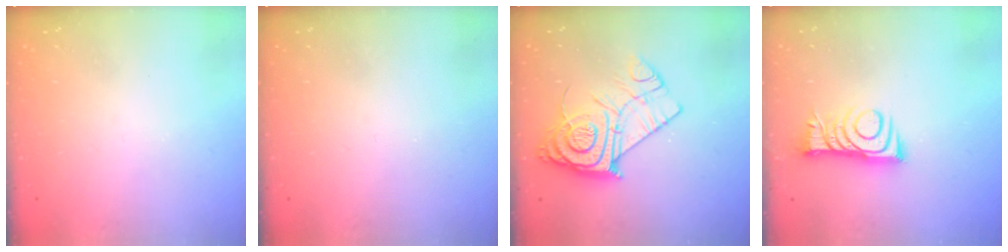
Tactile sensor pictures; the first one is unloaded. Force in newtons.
{"total": 0.0}
{"total": 14.6, "press": 14.5, "slide": 1.4}
{"total": 9.0, "press": 9.0, "slide": 0.1}